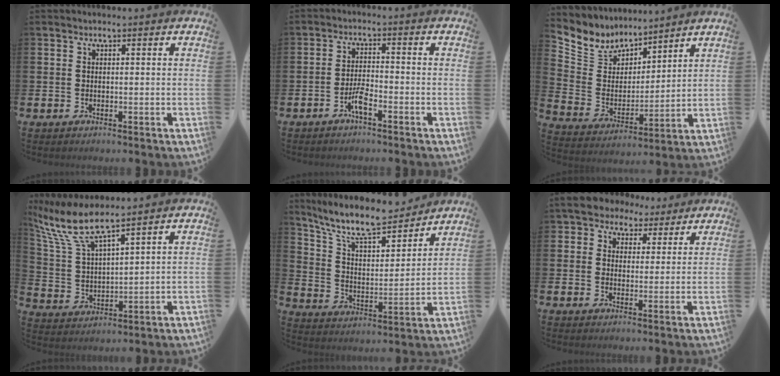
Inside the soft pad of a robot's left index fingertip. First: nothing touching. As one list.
[{"total": 3.2, "force": [-2.0, 0.6, 2.4], "torque": [-0.050, 0.009, -0.034]}, {"total": 6.6, "force": [6.0, 2.9, 0.4], "torque": [-0.060, -0.049, 0.107]}, {"total": 8.2, "force": [7.0, 1.3, 4.1], "torque": [-0.114, -0.029, 0.125]}, {"total": 10.7, "force": [9.5, 2.5, 4.2], "torque": [-0.119, -0.059, 0.167]}, {"total": 5.0, "force": [4.0, 2.8, 0.7], "torque": [-0.036, -0.014, 0.072]}]